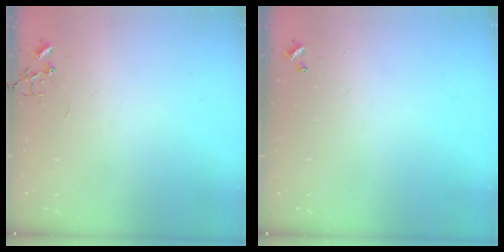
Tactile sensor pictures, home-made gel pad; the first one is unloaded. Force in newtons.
{"total": 0.0}